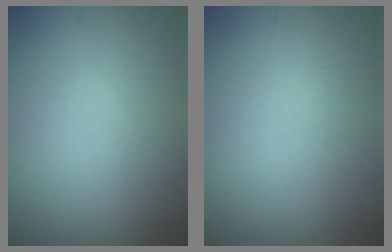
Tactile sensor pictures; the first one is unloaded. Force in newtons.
{"total": 0.0}